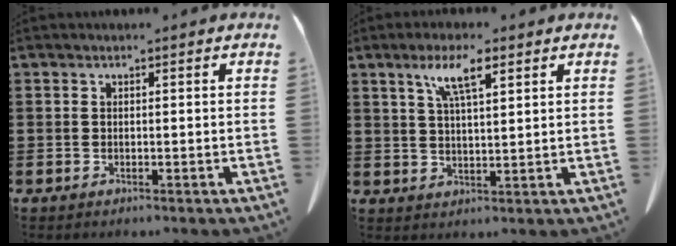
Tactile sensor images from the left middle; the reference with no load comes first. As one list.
[{"total": 6.6, "force": [3.7, 1.5, 5.3], "torque": [-0.107, 0.007, 0.060]}]